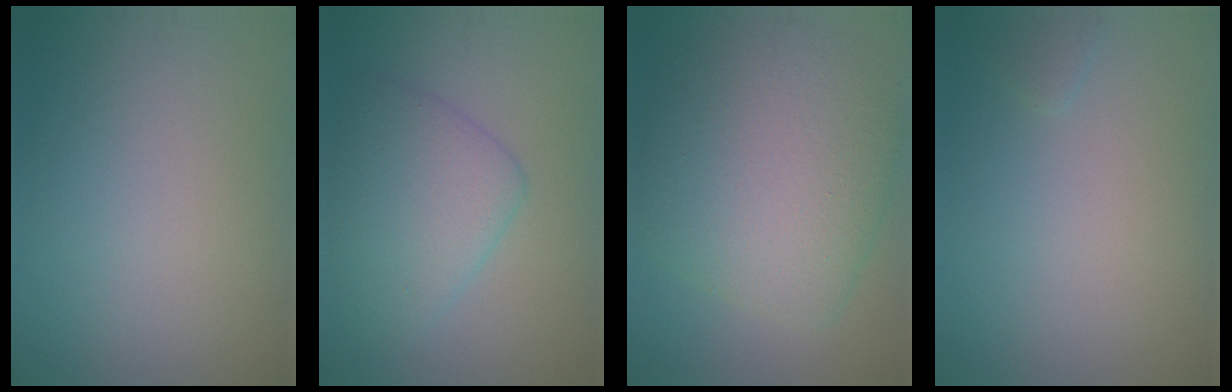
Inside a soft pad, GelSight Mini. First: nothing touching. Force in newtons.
{"total": 4.8, "press": 4.8, "slide": 0.3}
{"total": 9.3, "press": 9.3, "slide": 0.3}
{"total": 0.6, "press": 0.6, "slide": 0.1}